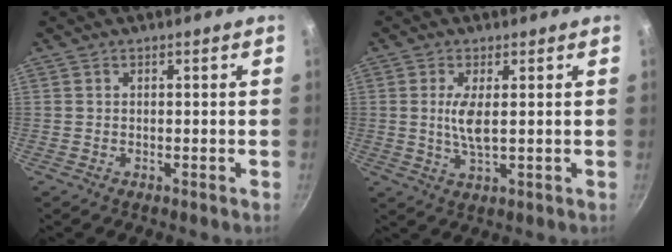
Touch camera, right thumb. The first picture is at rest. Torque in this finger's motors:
{"motor_torque": [-0.49, 0.55, 0.15, 0.62, 0.15]}